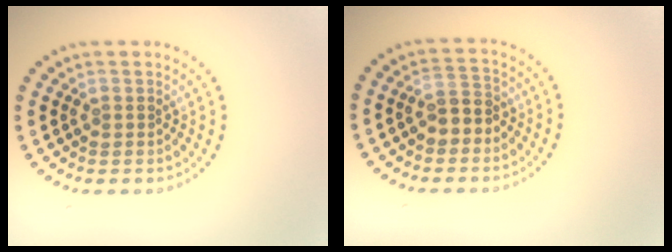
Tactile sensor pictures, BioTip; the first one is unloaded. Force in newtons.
{"total": 2.4, "press": 2.4, "slide": 0.7}